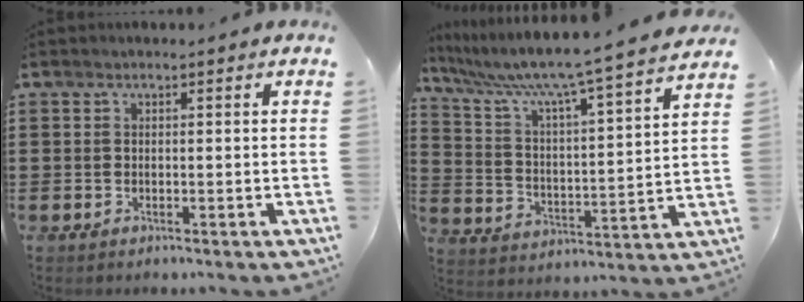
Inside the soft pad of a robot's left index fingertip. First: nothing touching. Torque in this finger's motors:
{"motor_torque": [2.14, 0.00, 0.52, 0.15]}